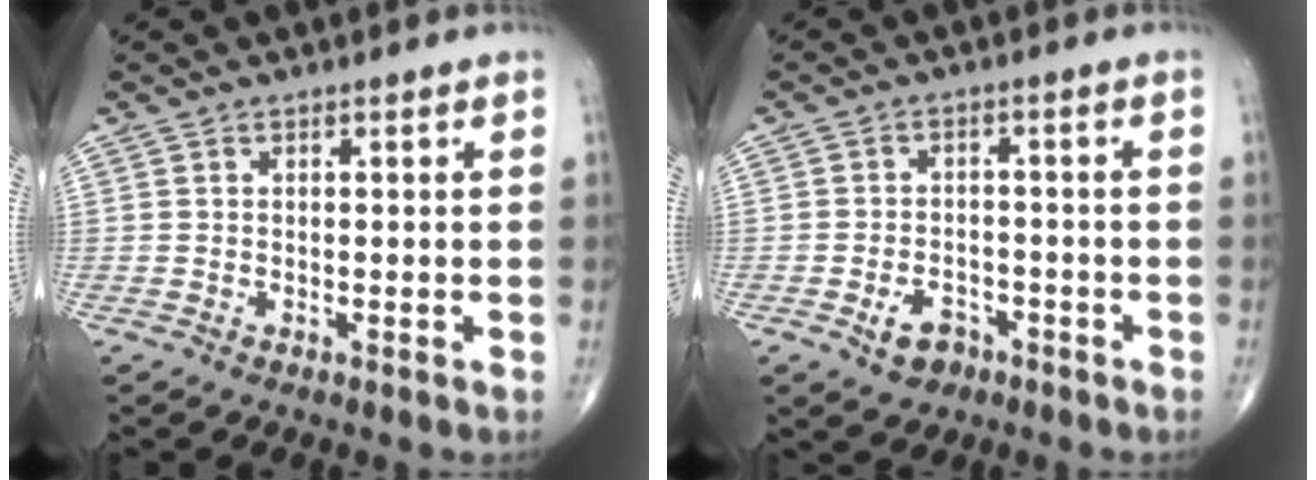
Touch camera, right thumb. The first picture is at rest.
{"total": 4.7, "force": [-2.5, 3.3, 2.3], "torque": [-0.028, 0.018, -0.036]}